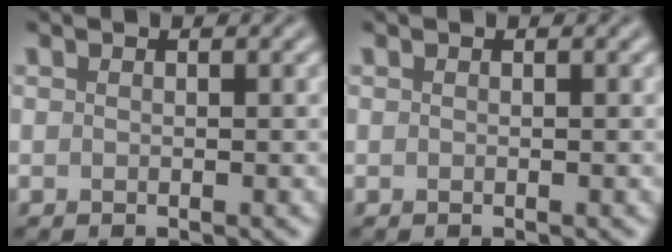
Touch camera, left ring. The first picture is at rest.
{"total": 0.0}